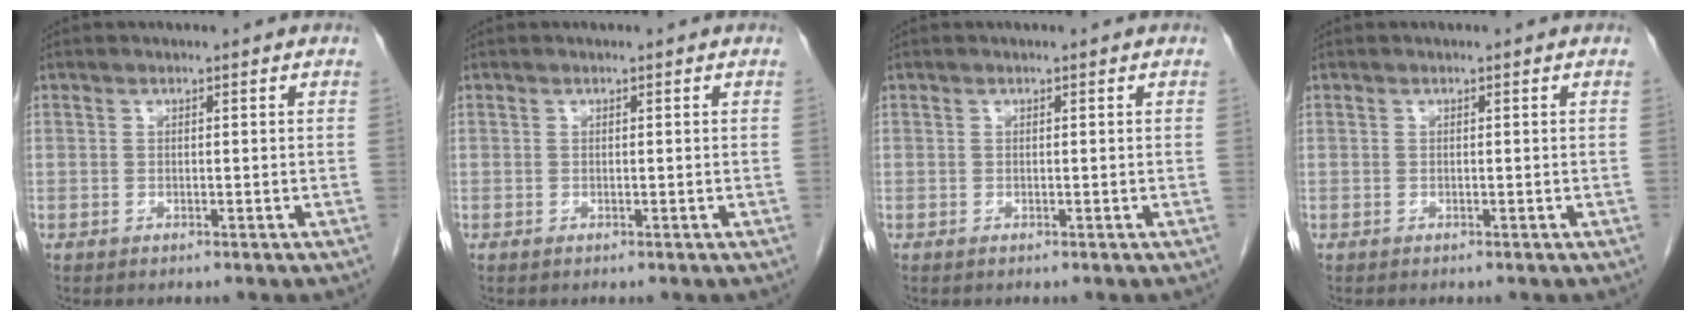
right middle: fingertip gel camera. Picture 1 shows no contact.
{"total": 0.0}
{"total": 0.0}
{"total": 0.0}